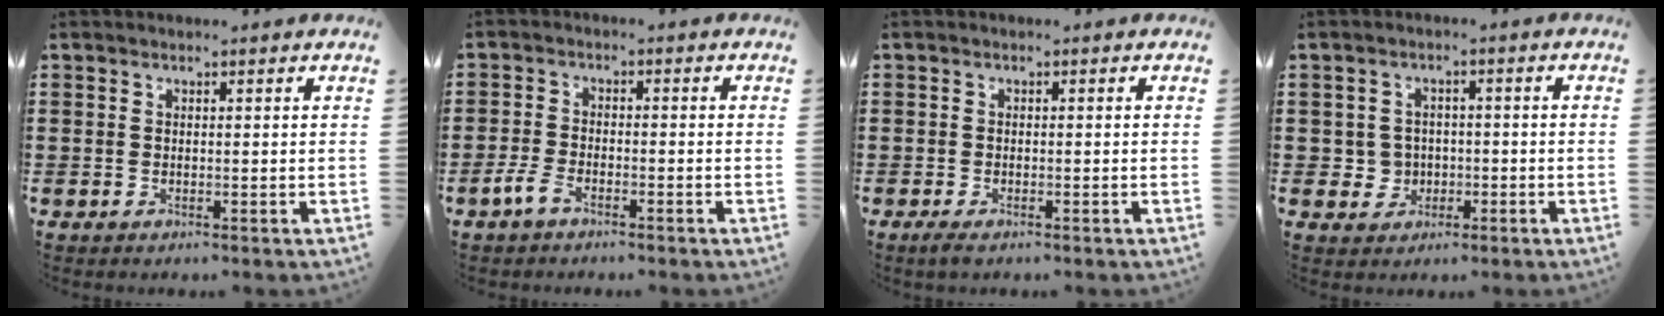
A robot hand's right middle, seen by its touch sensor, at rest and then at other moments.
{"total": 3.2, "force": [-2.3, 1.4, 1.9], "torque": [-0.054, -0.003, -0.050]}
{"total": 0.9, "force": [-0.6, 0.3, 0.5], "torque": [-0.019, -0.008, -0.013]}
{"total": 3.5, "force": [-0.7, 3.4, 0.7], "torque": [-0.027, 0.005, -0.017]}